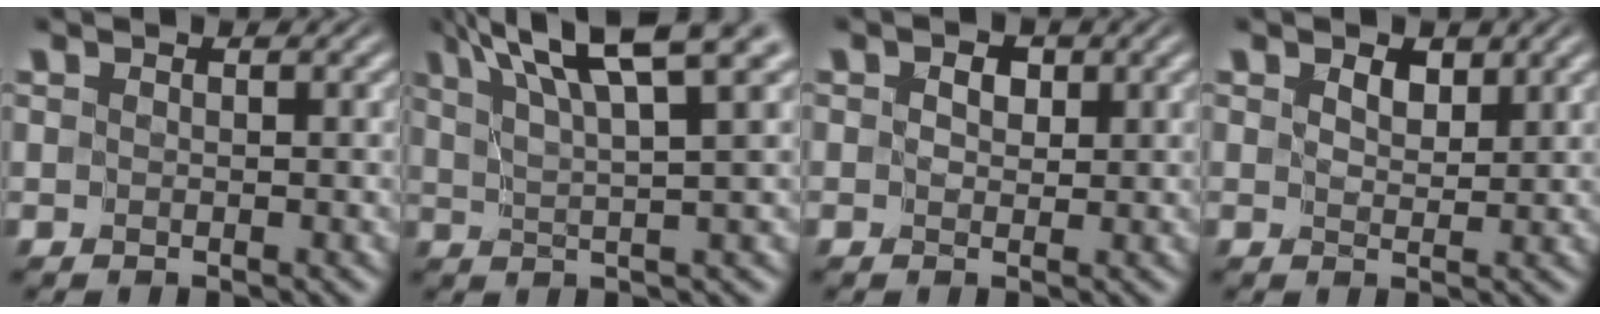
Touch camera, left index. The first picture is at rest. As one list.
[{"total": 8.6, "force": [5.5, 1.2, 6.5], "torque": [-0.096, 0.022, 0.092]}, {"total": 1.2, "force": [0.4, 0.8, 0.8], "torque": [-0.011, 0.000, 0.007]}, {"total": 1.2, "force": [1.0, 0.4, 0.6], "torque": [-0.017, -0.004, 0.022]}]